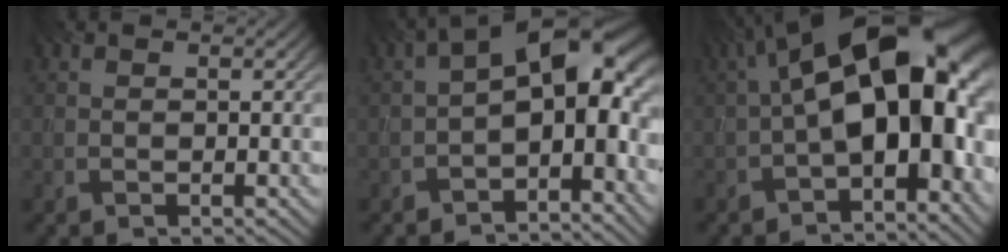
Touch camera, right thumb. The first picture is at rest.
{"total": 12.7, "force": [-1.4, 6.8, 10.7], "torque": [-0.138, 0.016, -0.036]}
{"total": 19.1, "force": [0.5, 9.8, 16.4], "torque": [-0.242, 0.019, 0.007]}